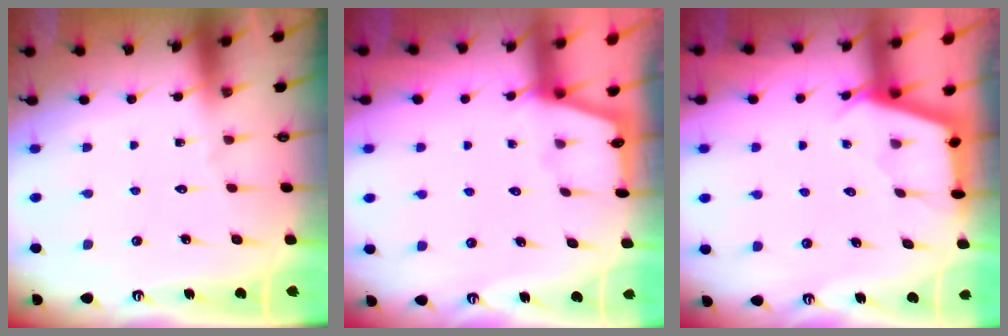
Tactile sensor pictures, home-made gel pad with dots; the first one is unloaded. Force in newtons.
{"total": 1.4, "press": 1.3, "slide": 0.3}
{"total": 2.4, "press": 2.4, "slide": 0.1}